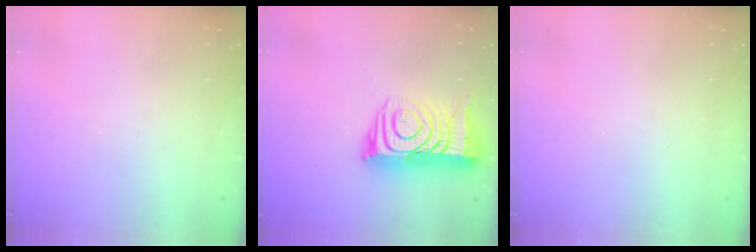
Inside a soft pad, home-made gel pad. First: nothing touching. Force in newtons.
{"total": 15.7, "press": 15.6, "slide": 1.2}
{"total": 2.2, "press": 2.1, "slide": 0.4}